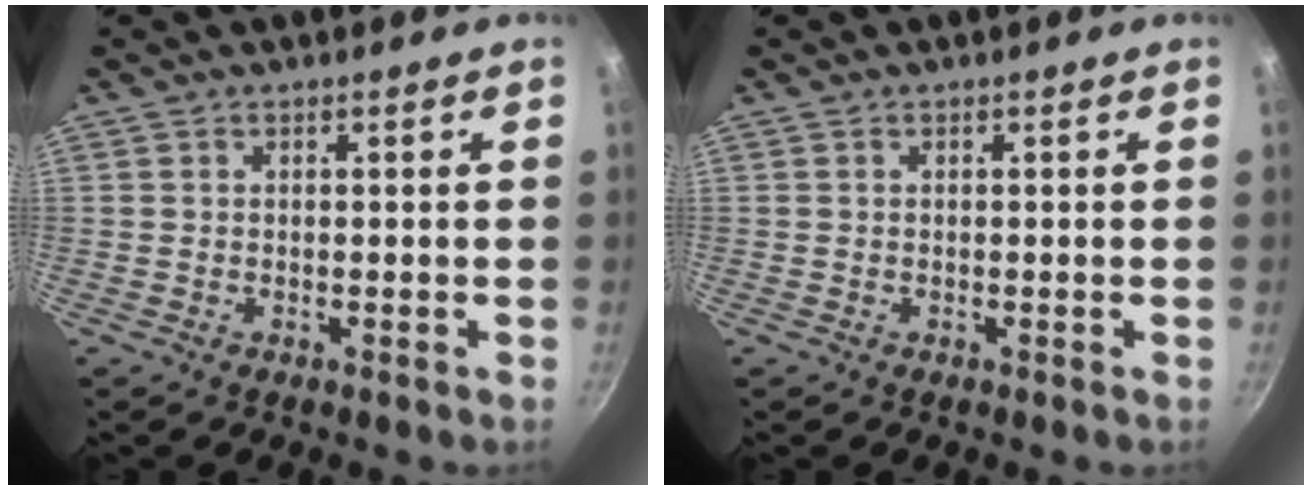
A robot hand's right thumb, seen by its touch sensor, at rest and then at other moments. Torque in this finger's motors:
{"motor_torque": [-0.23, 0.22, -0.01, 0.01, 0.09]}